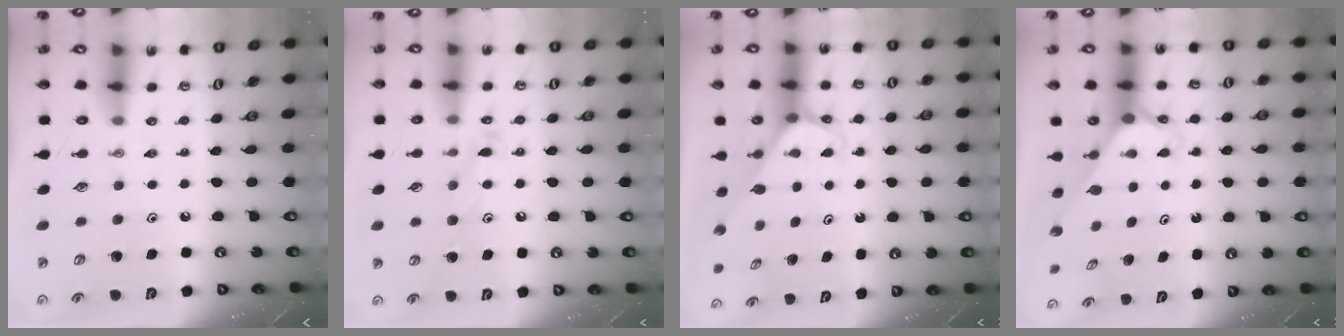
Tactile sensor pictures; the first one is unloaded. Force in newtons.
{"total": 10.0, "press": 10.0, "slide": 0.7}
{"total": 2.4, "press": 2.4, "slide": 0.2}
{"total": 2.3, "press": 2.3, "slide": 0.2}